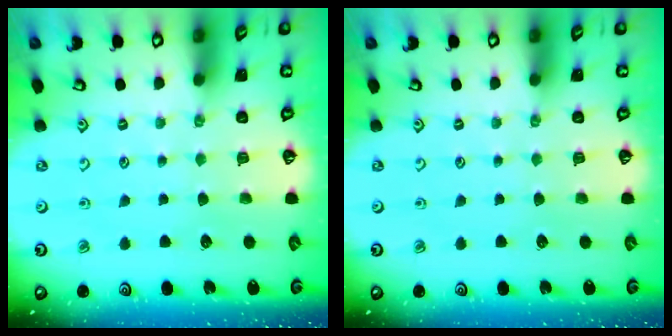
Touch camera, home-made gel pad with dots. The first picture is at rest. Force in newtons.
{"total": 0.0}